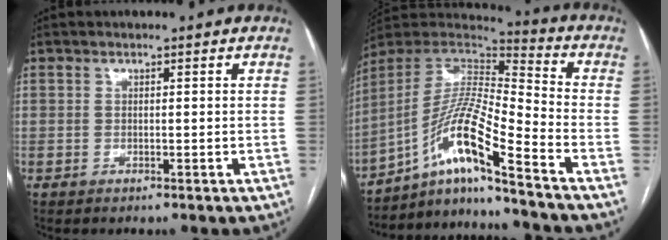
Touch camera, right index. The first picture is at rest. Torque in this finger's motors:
{"motor_torque": [1.14, -0.99, 0.38, 0.19]}